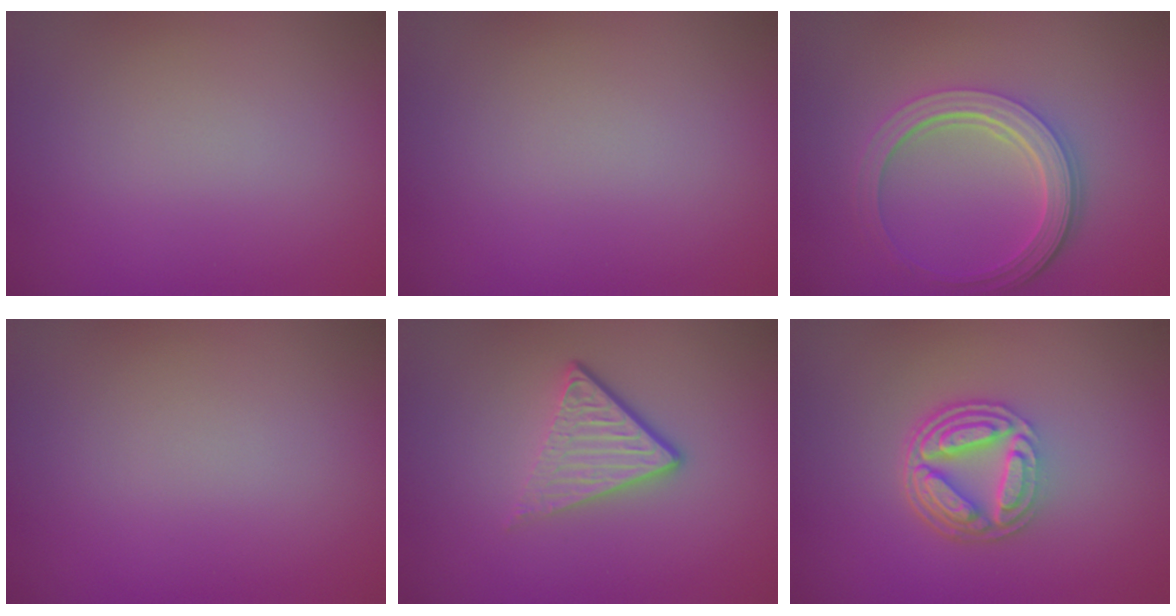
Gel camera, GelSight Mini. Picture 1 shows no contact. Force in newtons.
{"total": 0.0}
{"total": 5.1, "press": 3.8, "slide": 3.3}
{"total": 0.0}
{"total": 3.7, "press": 2.4, "slide": 2.8}
{"total": 5.3, "press": 3.9, "slide": 3.6}